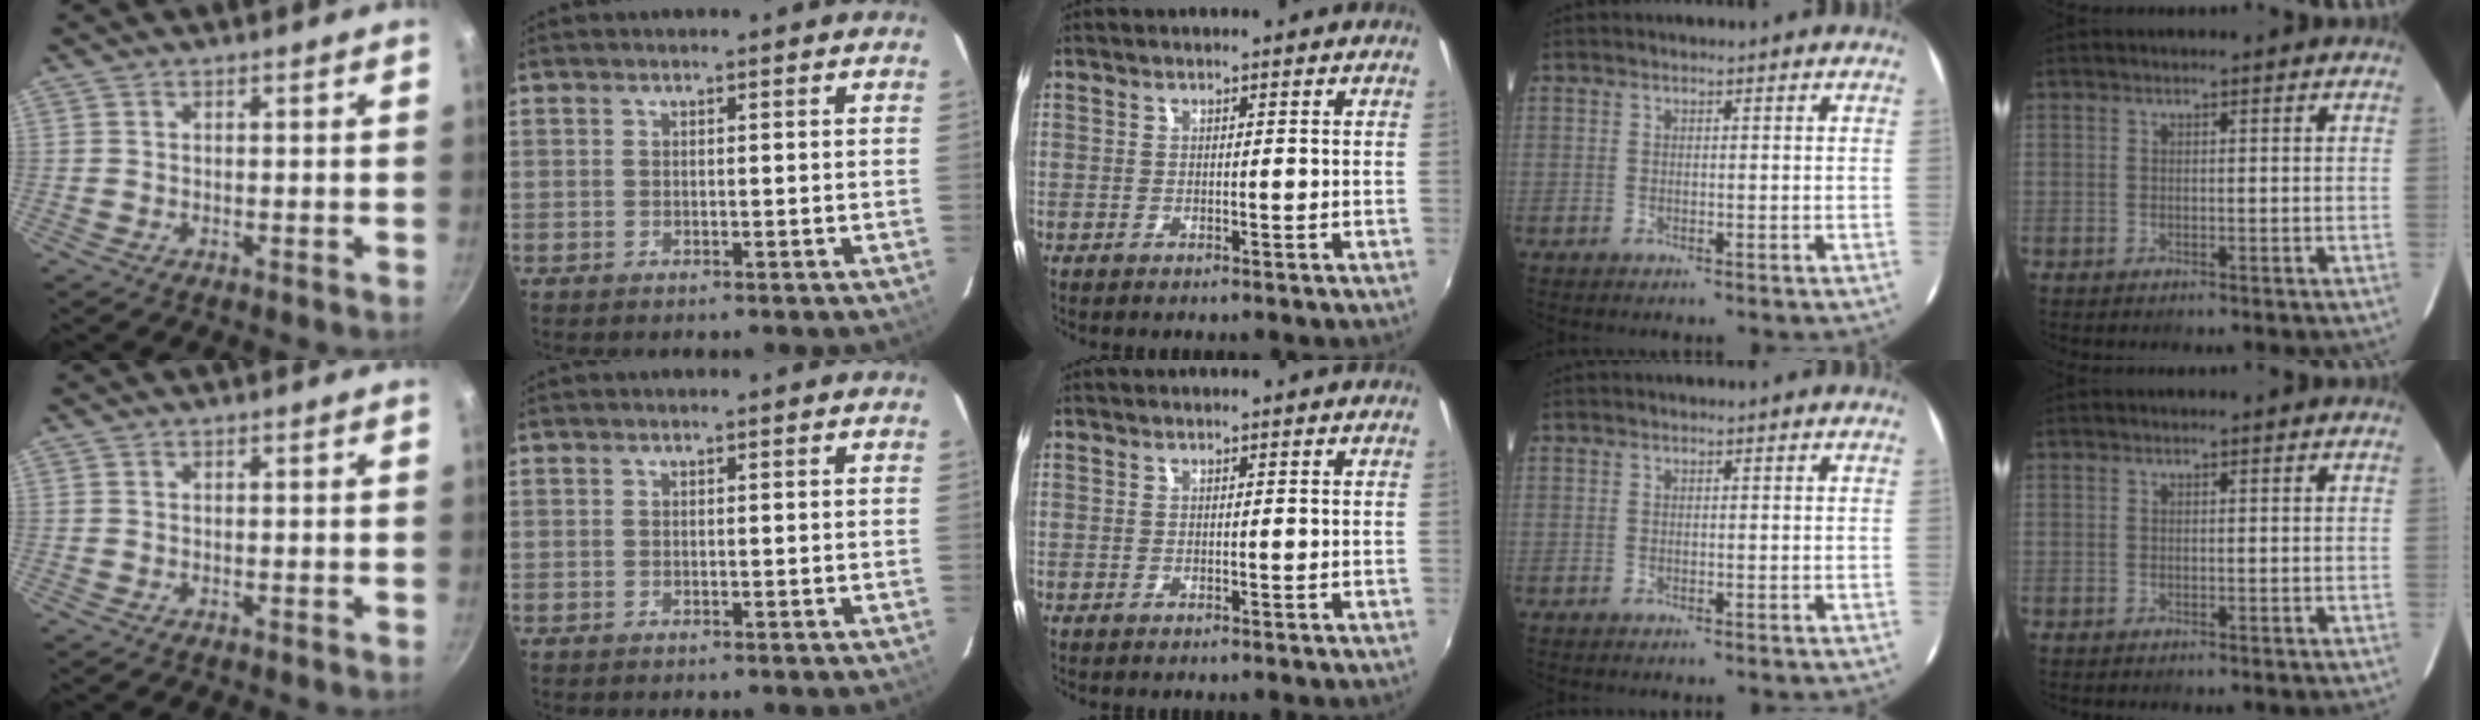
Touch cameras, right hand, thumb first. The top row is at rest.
{}